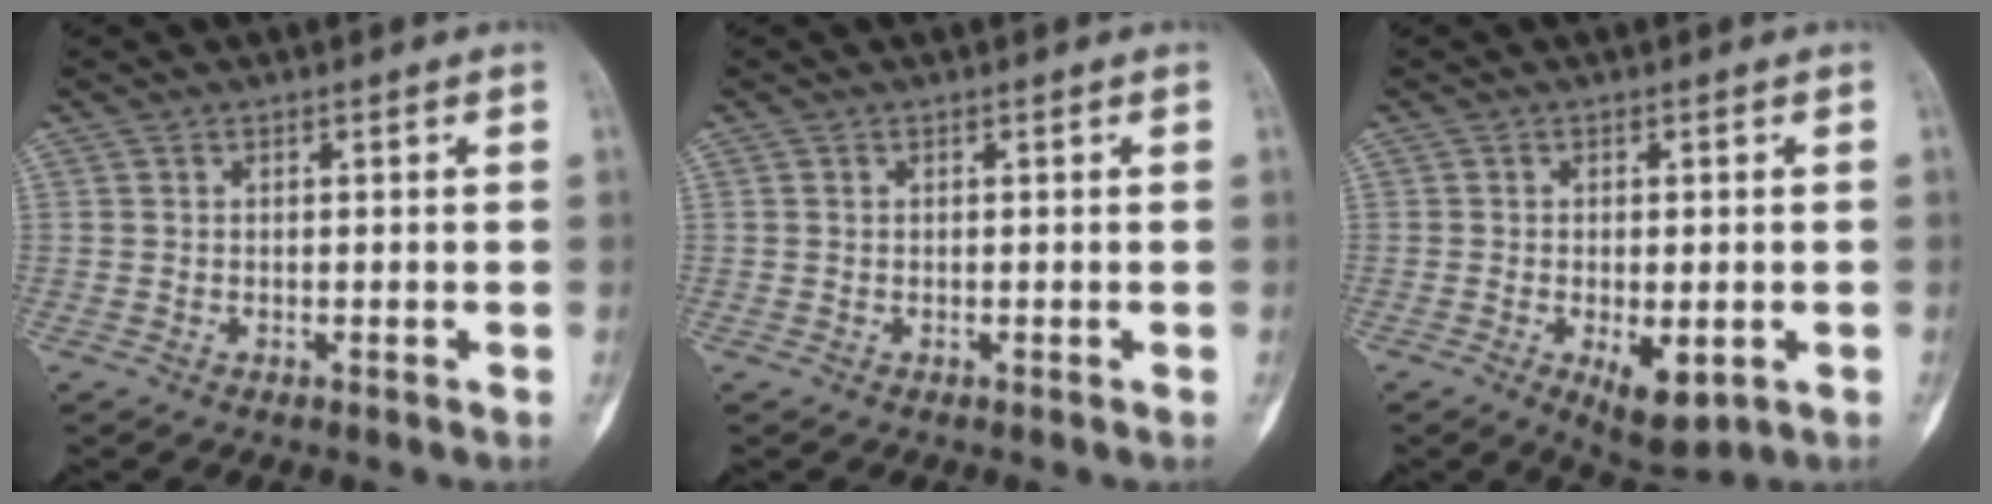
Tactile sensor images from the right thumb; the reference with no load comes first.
{"total": 0.0}
{"total": 6.9, "force": [-2.1, 3.2, 5.8], "torque": [-0.081, -0.008, -0.021]}